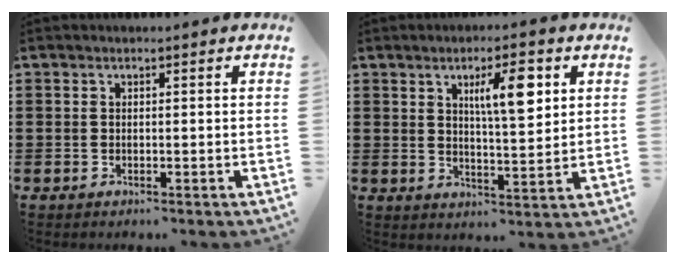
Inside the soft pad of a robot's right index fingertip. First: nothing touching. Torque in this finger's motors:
{"motor_torque": [0.57, 0.27, 0.40, 0.14]}